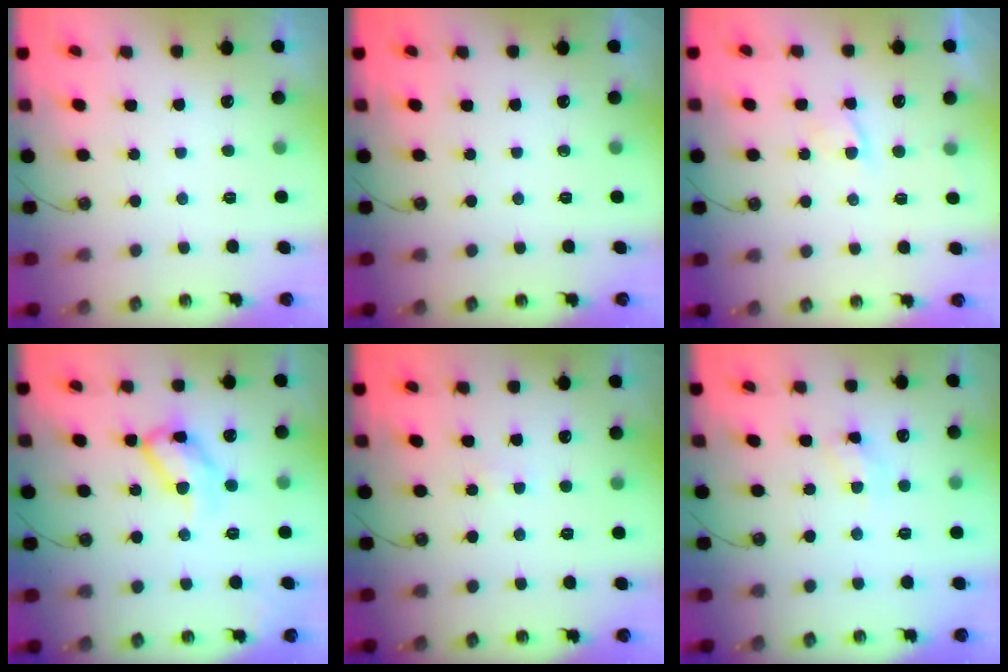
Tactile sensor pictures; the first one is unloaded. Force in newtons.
{"total": 0.0}
{"total": 3.4, "press": 3.3, "slide": 0.5}
{"total": 12.0, "press": 12.0, "slide": 0.4}
{"total": 1.7, "press": 1.7, "slide": 0.2}
{"total": 3.7, "press": 3.7, "slide": 0.5}